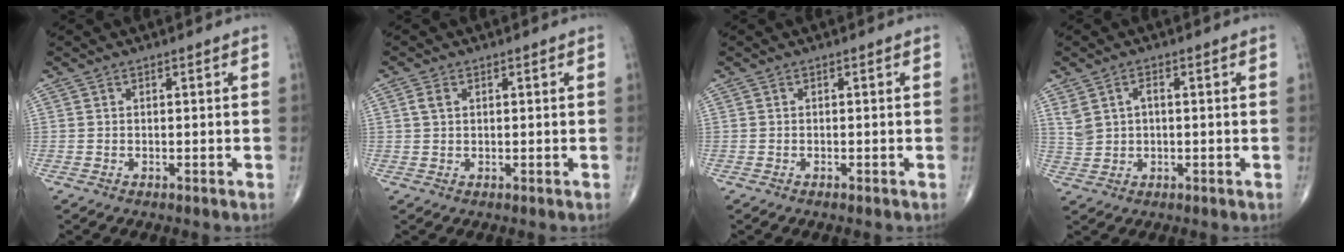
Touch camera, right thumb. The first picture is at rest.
{"total": 1.7, "force": [0.5, 1.2, 1.2], "torque": [-0.026, 0.006, 0.011]}
{"total": 0.5, "force": [-0.4, 0.1, 0.3], "torque": [-0.008, 0.000, -0.006]}
{"total": 4.2, "force": [1.0, 2.8, 3.0], "torque": [-0.055, 0.005, 0.025]}